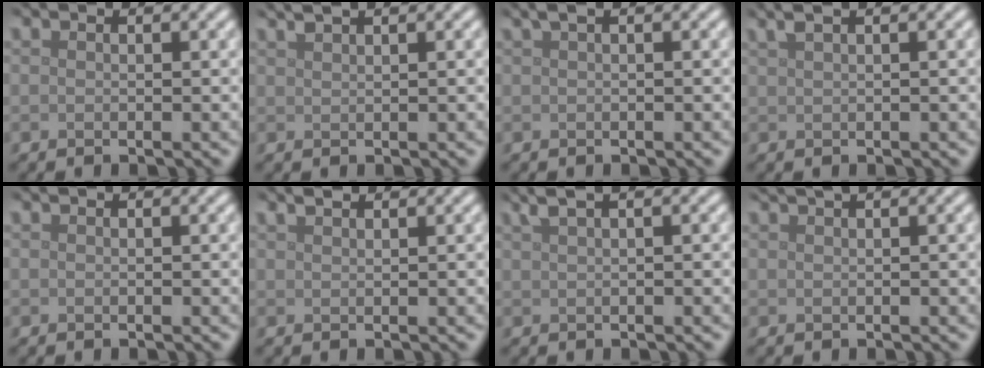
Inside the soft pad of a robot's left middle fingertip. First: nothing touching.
{"total": 2.1, "force": [1.6, 0.6, 1.2], "torque": [-0.009, 0.006, 0.020]}
{"total": 1.6, "force": [0.8, 0.4, 1.4], "torque": [-0.023, 0.008, 0.010]}
{"total": 3.4, "force": [2.0, 1.4, 2.3], "torque": [-0.025, 0.021, 0.010]}
{"total": 0.0}
{"total": 1.0, "force": [0.9, 0.2, 0.3], "torque": [-0.007, 0.001, 0.013]}
{"total": 3.5, "force": [2.1, 1.3, 2.5], "torque": [-0.033, 0.018, 0.018]}
{"total": 1.6, "force": [1.1, 0.4, 1.0], "torque": [-0.011, 0.004, 0.012]}